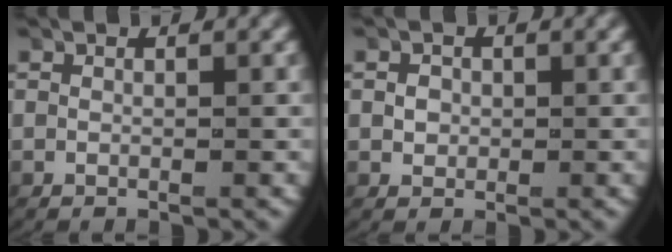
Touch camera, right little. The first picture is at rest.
{"total": 1.0, "force": [-0.1, 0.9, 0.5], "torque": [-0.013, 0.000, 0.001]}